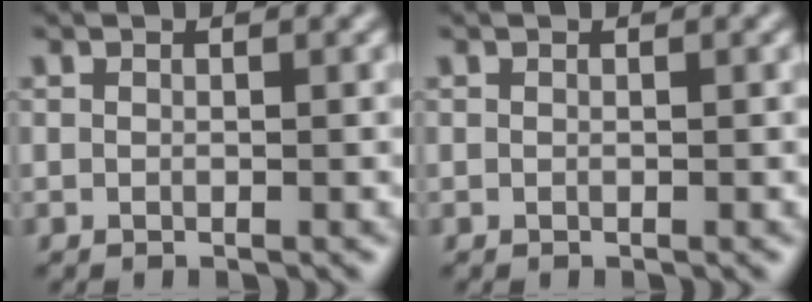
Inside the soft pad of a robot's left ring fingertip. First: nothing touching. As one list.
[{"total": 0.0}]